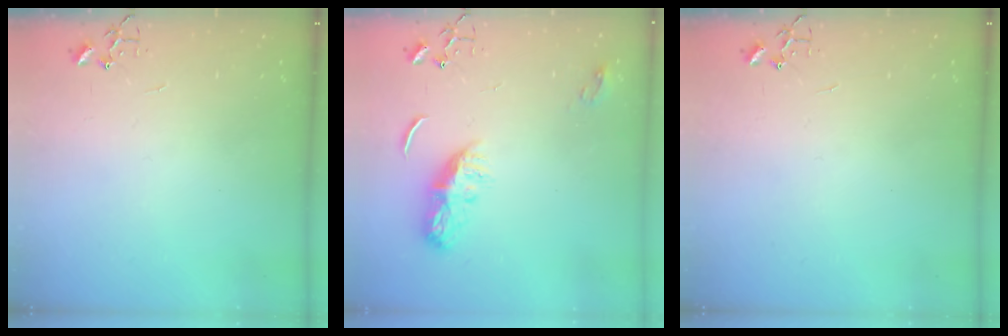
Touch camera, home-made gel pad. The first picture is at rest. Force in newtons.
{"total": 8.9, "press": 8.9, "slide": 0.1}
{"total": 0.0}